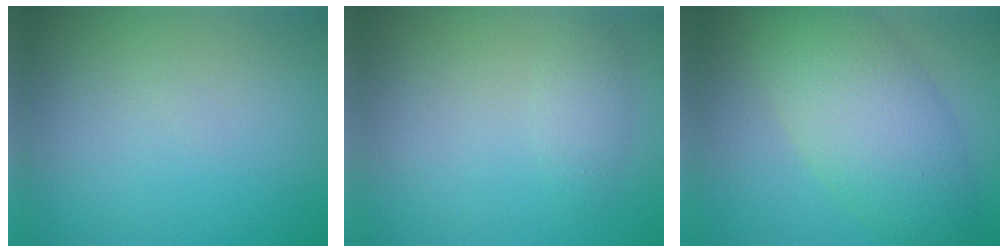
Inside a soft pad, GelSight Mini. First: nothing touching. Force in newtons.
{"total": 1.6, "press": 1.6, "slide": 0.1}
{"total": 7.8, "press": 7.8, "slide": 0.6}